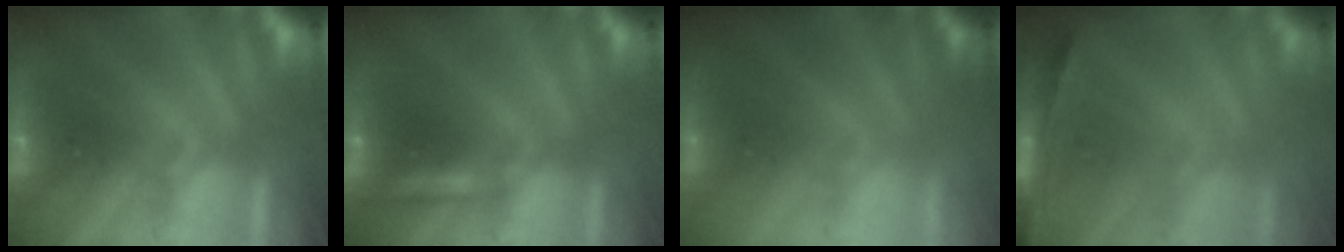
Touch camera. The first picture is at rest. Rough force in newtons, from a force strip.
{"total": 2.2}
{"total": 2.5}
{"total": 1.5}